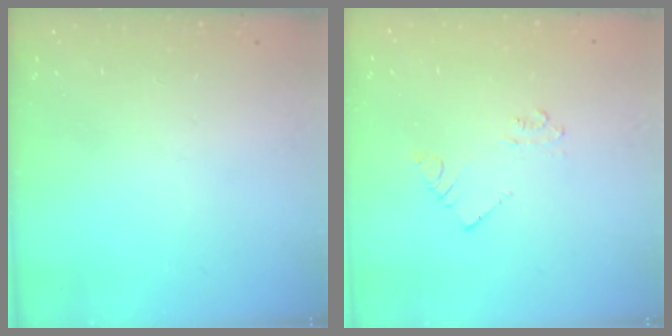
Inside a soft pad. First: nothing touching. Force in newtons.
{"total": 2.5, "press": 2.5, "slide": 0.2}